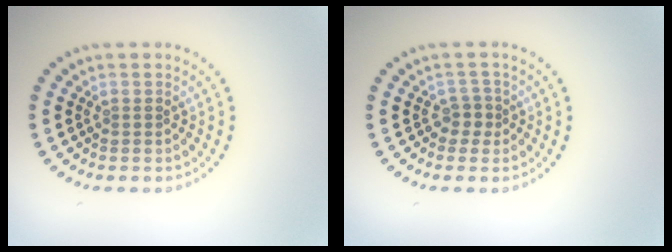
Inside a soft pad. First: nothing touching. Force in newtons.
{"total": 1.4, "press": 1.1, "slide": 0.8}